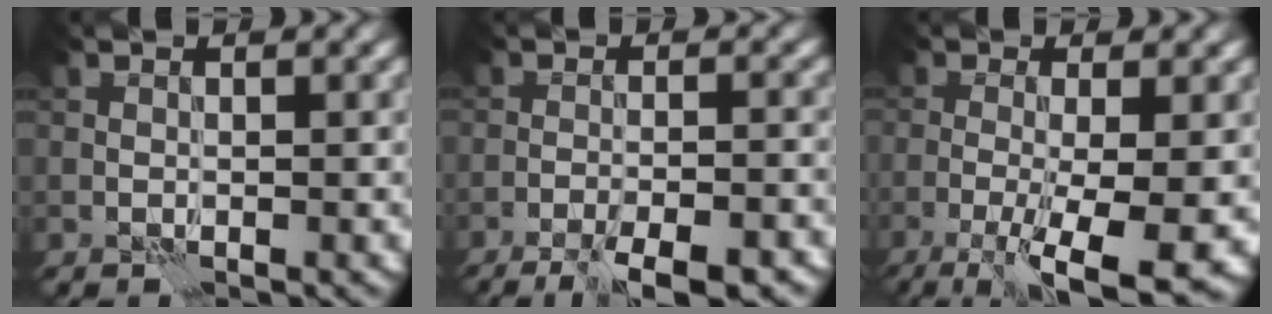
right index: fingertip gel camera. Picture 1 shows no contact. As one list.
[{"total": 9.5, "force": [-7.8, 2.3, 5.0], "torque": [-0.064, -0.004, -0.101]}, {"total": 8.4, "force": [-3.7, 1.9, 7.3], "torque": [-0.121, -0.012, -0.059]}]